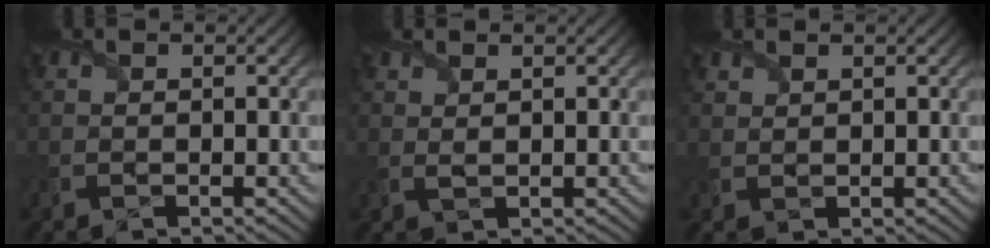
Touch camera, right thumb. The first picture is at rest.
{"total": 1.3, "force": [1.2, 0.2, 0.4], "torque": [-0.013, 0.003, 0.024]}
{"total": 1.6, "force": [1.5, 0.6, 0.0], "torque": [-0.004, 0.005, 0.033]}